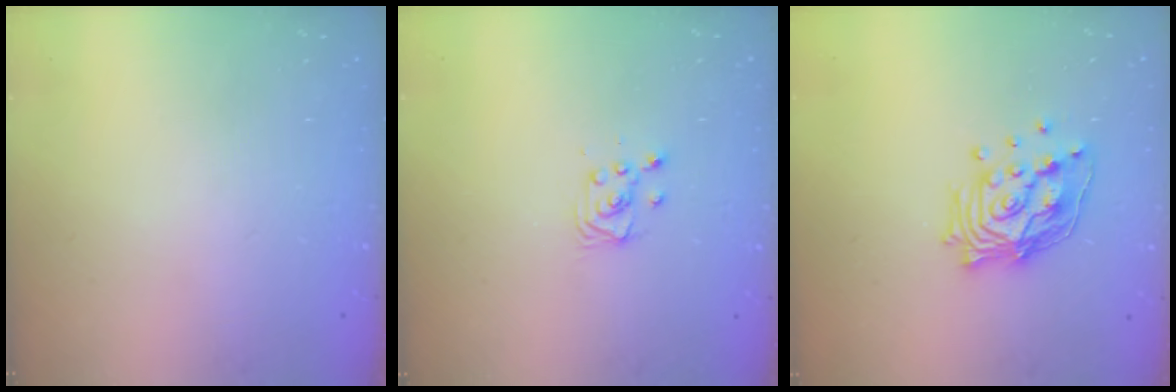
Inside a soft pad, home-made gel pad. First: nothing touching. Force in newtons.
{"total": 3.4, "press": 3.4, "slide": 0.4}
{"total": 14.8, "press": 14.6, "slide": 2.2}